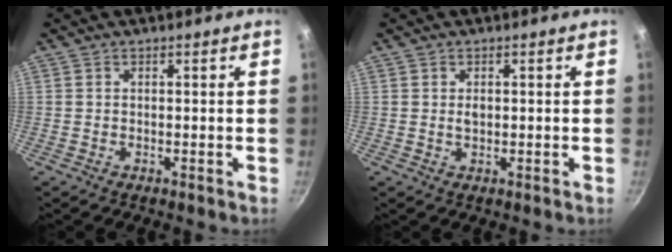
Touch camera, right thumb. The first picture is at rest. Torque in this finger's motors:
{"motor_torque": [0.50, 0.32, 0.27, 0.00, -0.02]}